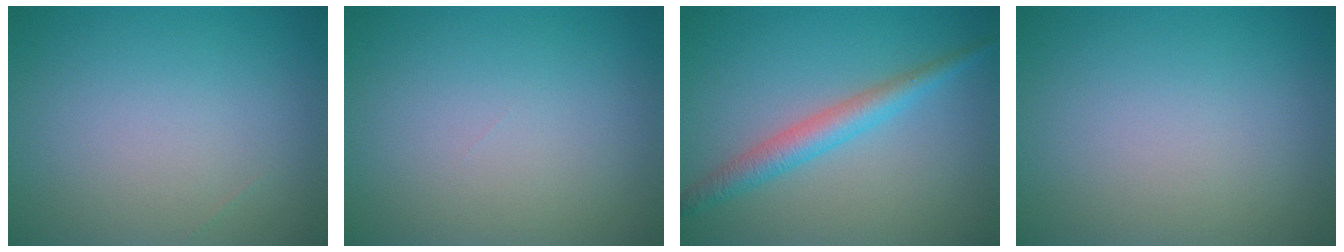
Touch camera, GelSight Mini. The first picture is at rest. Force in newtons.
{"total": 0.0}
{"total": 3.2, "press": 3.2, "slide": 0.2}
{"total": 0.0}